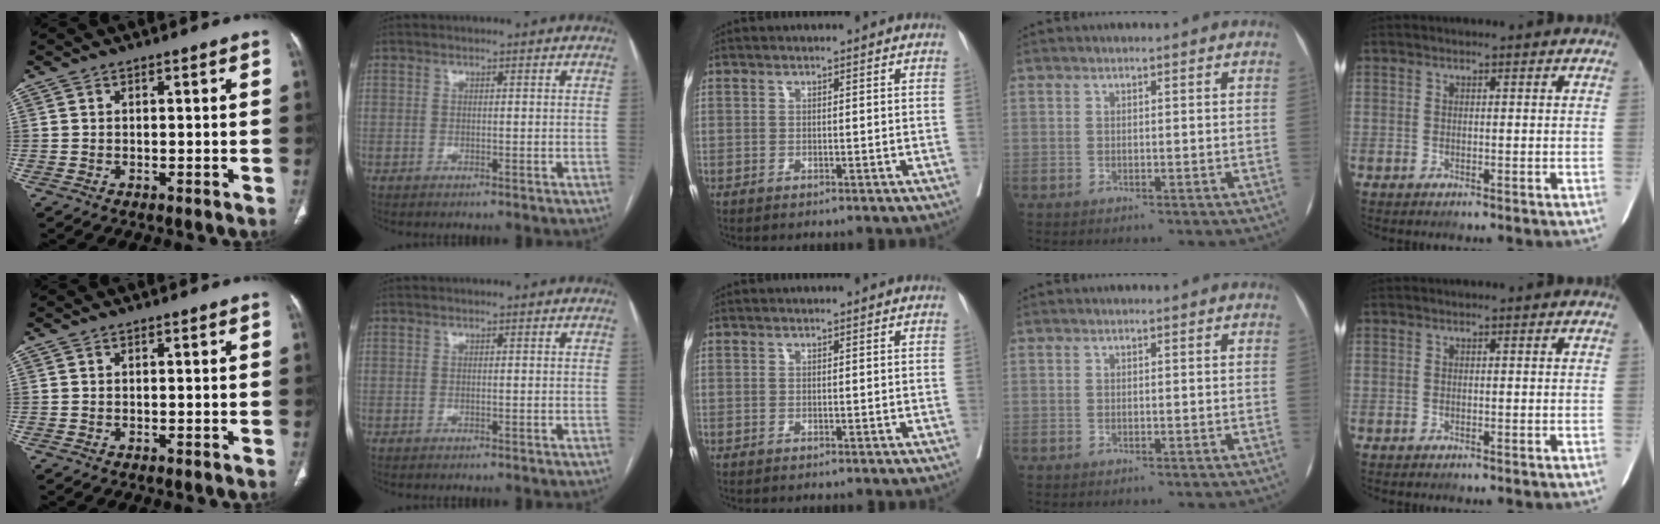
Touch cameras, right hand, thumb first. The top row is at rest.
{}